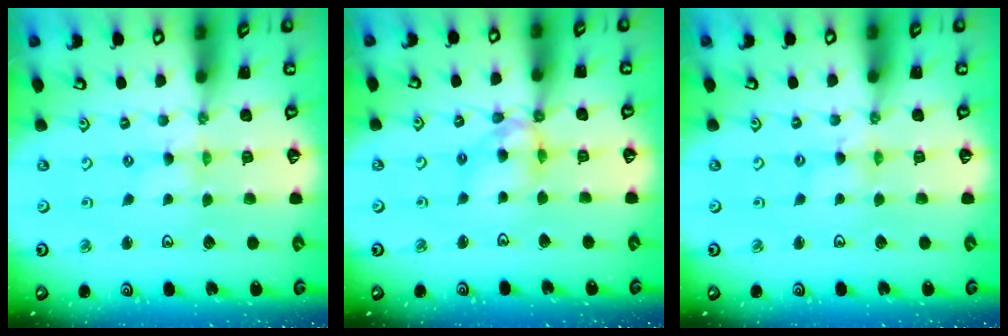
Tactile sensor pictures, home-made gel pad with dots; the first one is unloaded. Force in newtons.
{"total": 11.2, "press": 11.2, "slide": 1.1}
{"total": 1.7, "press": 1.7, "slide": 0.2}